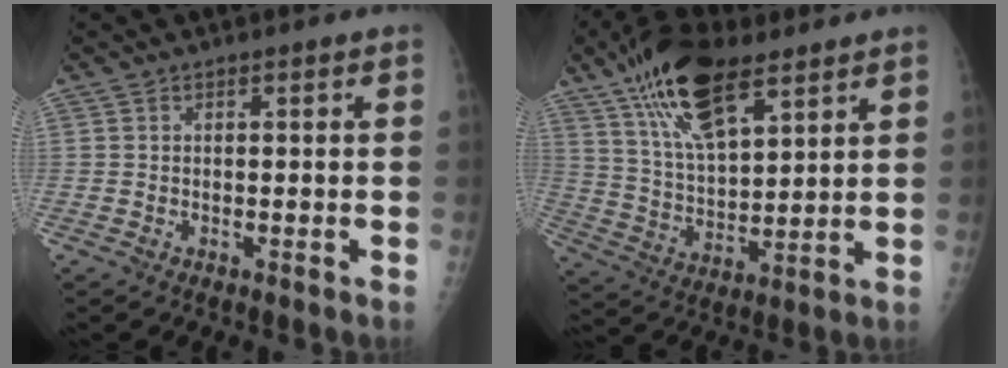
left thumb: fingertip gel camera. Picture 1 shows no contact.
{"total": 17.2, "force": [10.5, 6.9, 11.7], "torque": [-0.187, -0.033, 0.194]}